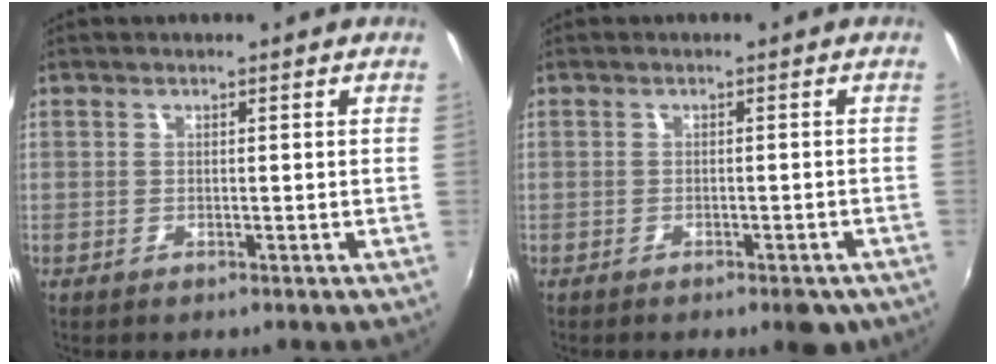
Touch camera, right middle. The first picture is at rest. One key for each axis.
{"total": 4.7, "fx": -3.4, "fy": 1.7, "fz": 2.7, "tx": -0.038, "ty": -0.001, "tz": -0.035}